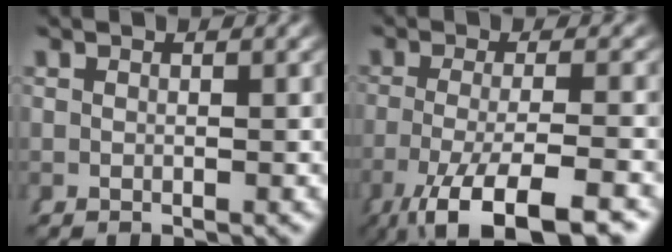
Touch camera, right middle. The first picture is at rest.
{"total": 10.0, "force": [-7.0, 3.1, 6.5], "torque": [-0.126, -0.048, -0.078]}